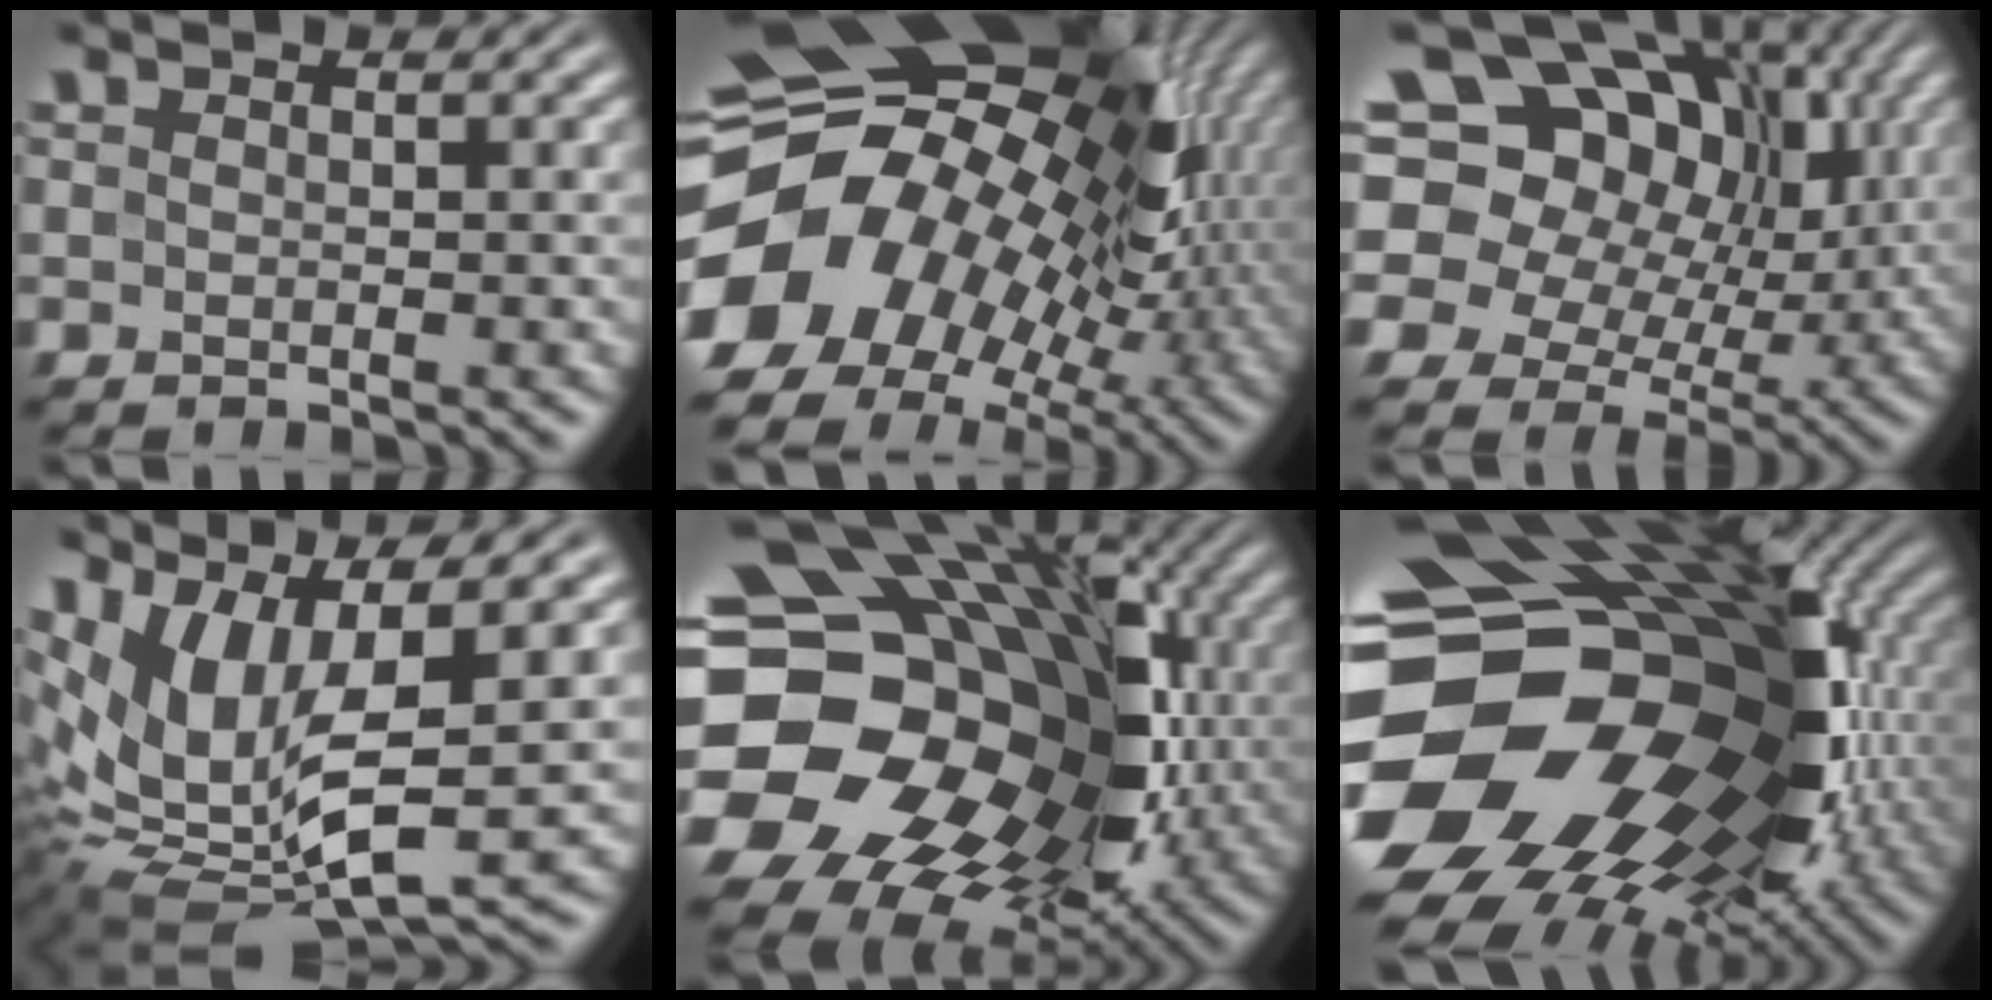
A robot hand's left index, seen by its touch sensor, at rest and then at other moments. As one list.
[{"total": 18.8, "force": [-0.1, 14.1, 12.5], "torque": [-0.217, -0.012, 0.015]}, {"total": 19.7, "force": [5.0, 15.6, 10.9], "torque": [-0.227, 0.042, 0.060]}, {"total": 12.7, "force": [1.7, 5.6, 11.3], "torque": [-0.246, -0.012, 0.042]}, {"total": 22.9, "force": [-0.5, 18.5, 13.5], "torque": [-0.234, -0.016, -0.032]}, {"total": 20.2, "force": [-2.8, 14.6, 13.6], "torque": [-0.252, -0.032, -0.034]}]